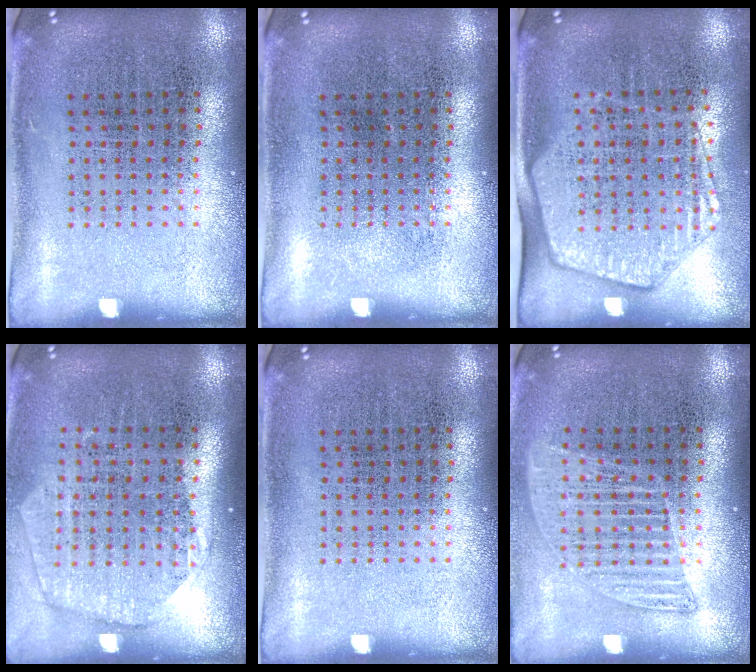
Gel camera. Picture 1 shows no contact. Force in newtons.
{"total": 0.0}
{"total": 1.9, "press": 1.7, "slide": 0.9}
{"total": 1.8, "press": 1.5, "slide": 0.9}
{"total": 0.0}
{"total": 1.3, "press": 1.1, "slide": 0.6}